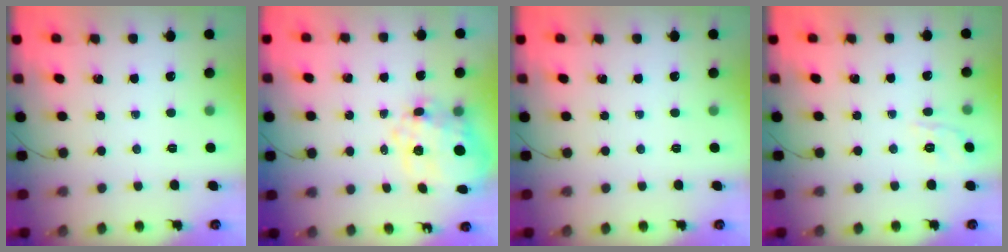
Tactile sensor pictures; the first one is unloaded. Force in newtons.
{"total": 13.3, "press": 13.0, "slide": 2.6}
{"total": 0.0}
{"total": 6.2, "press": 6.0, "slide": 1.4}